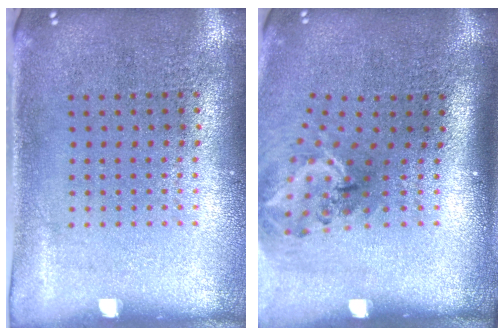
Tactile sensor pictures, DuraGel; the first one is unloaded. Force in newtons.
{"total": 1.9, "press": 1.3, "slide": 1.4}